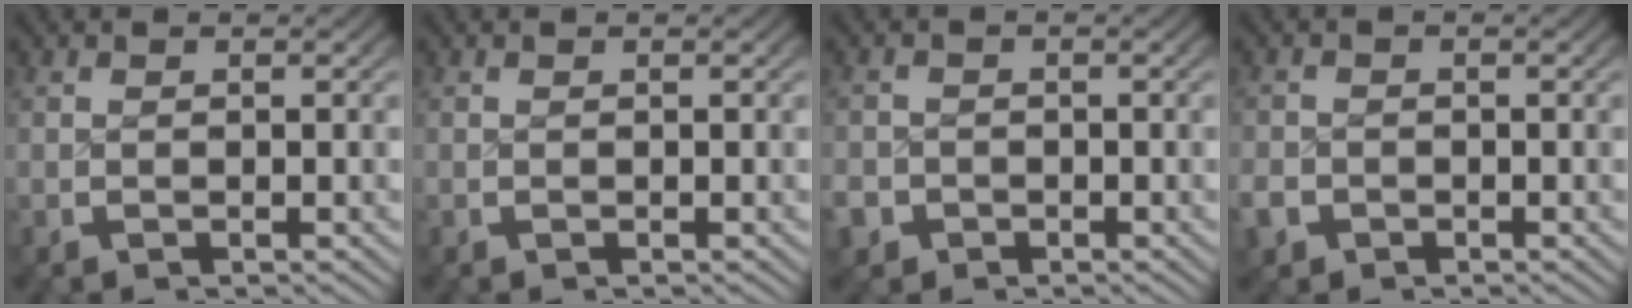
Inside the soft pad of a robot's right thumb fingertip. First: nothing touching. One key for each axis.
{"total": 0.0}
{"total": 2.9, "fx": -1.7, "fy": 2.3, "fz": 0.3, "tx": -0.016, "ty": -0.016, "tz": -0.026}
{"total": 2.3, "fx": -1.3, "fy": 1.8, "fz": 0.4, "tx": -0.016, "ty": -0.009, "tz": -0.024}